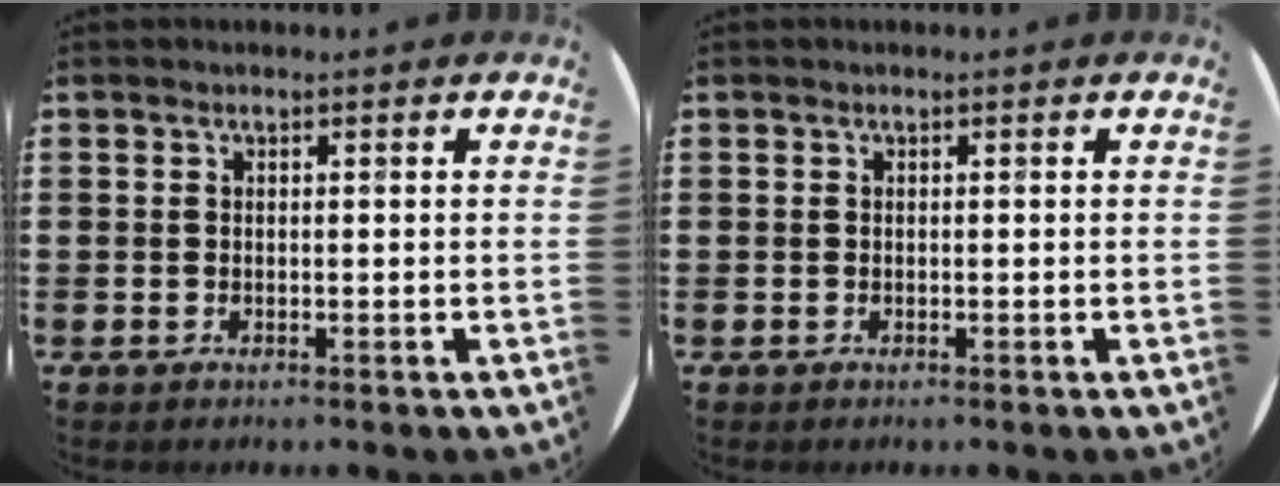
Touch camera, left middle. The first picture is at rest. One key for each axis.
{"total": 0.0}